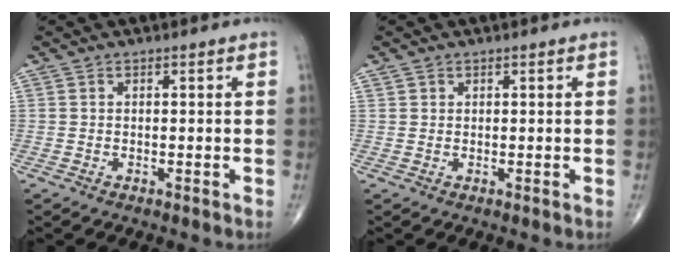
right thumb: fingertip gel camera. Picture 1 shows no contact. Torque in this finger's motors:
{"motor_torque": [0.09, -0.43, -0.06, 0.06, 0.05]}